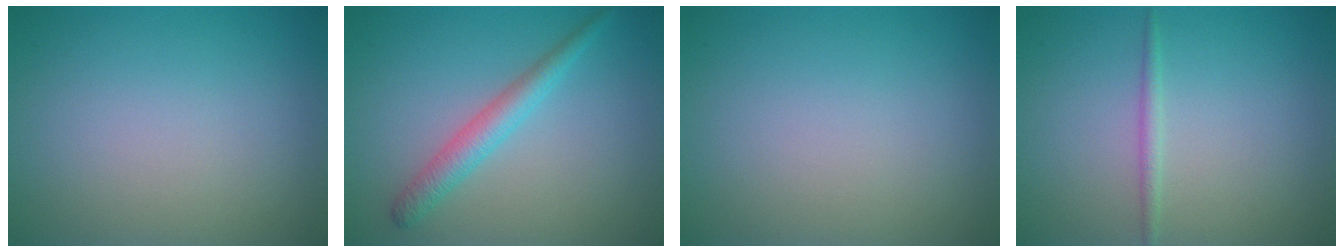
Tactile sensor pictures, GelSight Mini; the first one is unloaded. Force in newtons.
{"total": 2.6, "press": 2.6, "slide": 0.1}
{"total": 0.0}
{"total": 1.1, "press": 1.1, "slide": 0.0}